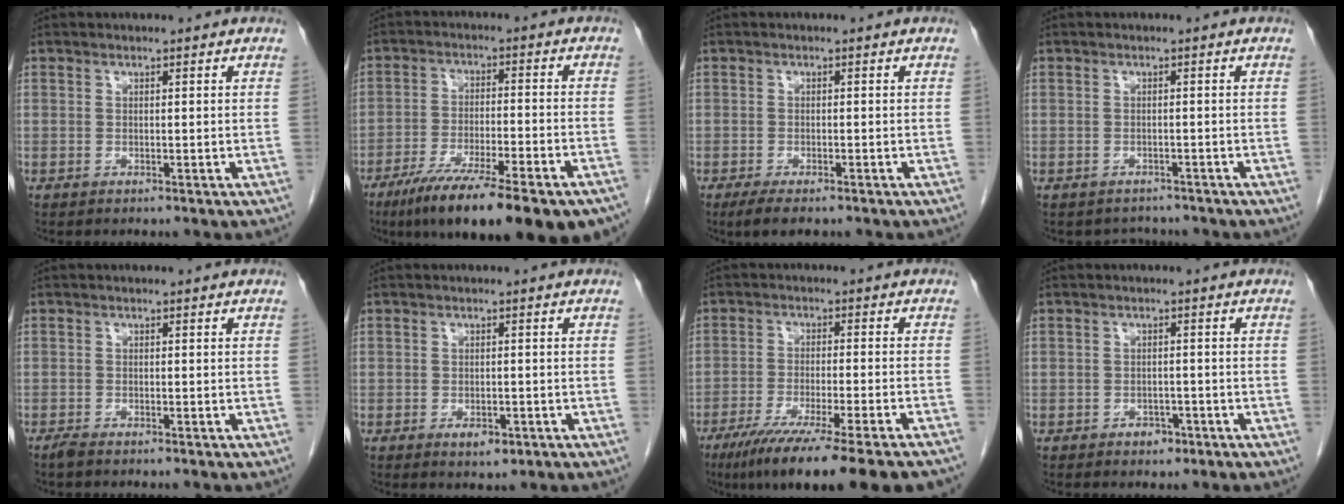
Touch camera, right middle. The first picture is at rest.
{"total": 21.8, "force": [-16.1, 3.6, 14.2], "torque": [-0.168, -0.020, -0.239]}
{"total": 3.8, "force": [-2.7, 1.1, 2.5], "torque": [-0.045, -0.008, -0.040]}
{"total": 2.9, "force": [-2.6, 1.4, -0.2], "torque": [0.000, 0.004, -0.037]}
{"total": 1.1, "force": [-1.0, 0.1, 0.5], "torque": [-0.019, -0.003, -0.019]}
{"total": 2.7, "force": [-1.3, 1.4, 1.9], "torque": [-0.026, 0.001, -0.011]}
{"total": 18.7, "force": [-14.6, 0.3, 11.7], "torque": [-0.132, -0.050, -0.221]}
{"total": 2.0, "force": [-1.2, 1.4, 0.9], "torque": [-0.009, 0.005, -0.013]}